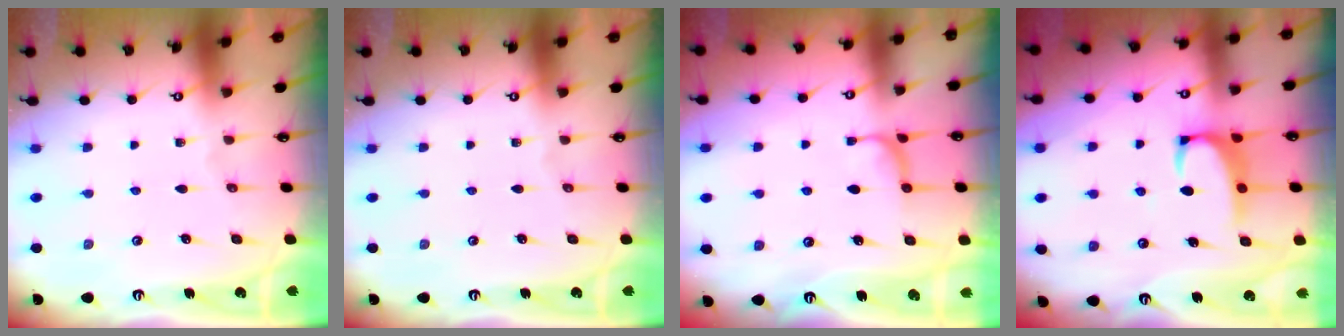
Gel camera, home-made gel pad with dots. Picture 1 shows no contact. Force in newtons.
{"total": 0.0}
{"total": 0.8, "press": 0.4, "slide": 0.7}
{"total": 2.4, "press": 2.3, "slide": 0.8}